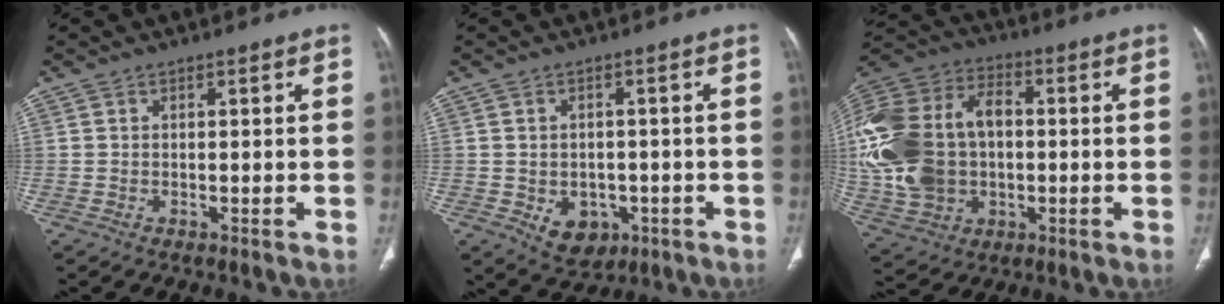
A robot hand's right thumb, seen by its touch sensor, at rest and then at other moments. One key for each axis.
{"total": 6.7, "fx": -2.2, "fy": 5.2, "fz": 3.7, "tx": -0.034, "ty": 0.011, "tz": -0.014}
{"total": 25.5, "fx": 0.0, "fy": 18.4, "fz": 17.6, "tx": -0.396, "ty": 0.027, "tz": 0.012}